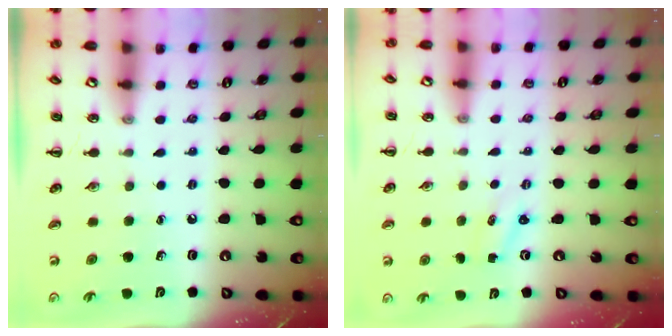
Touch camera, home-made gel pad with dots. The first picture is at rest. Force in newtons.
{"total": 0.9, "press": 0.8, "slide": 0.3}